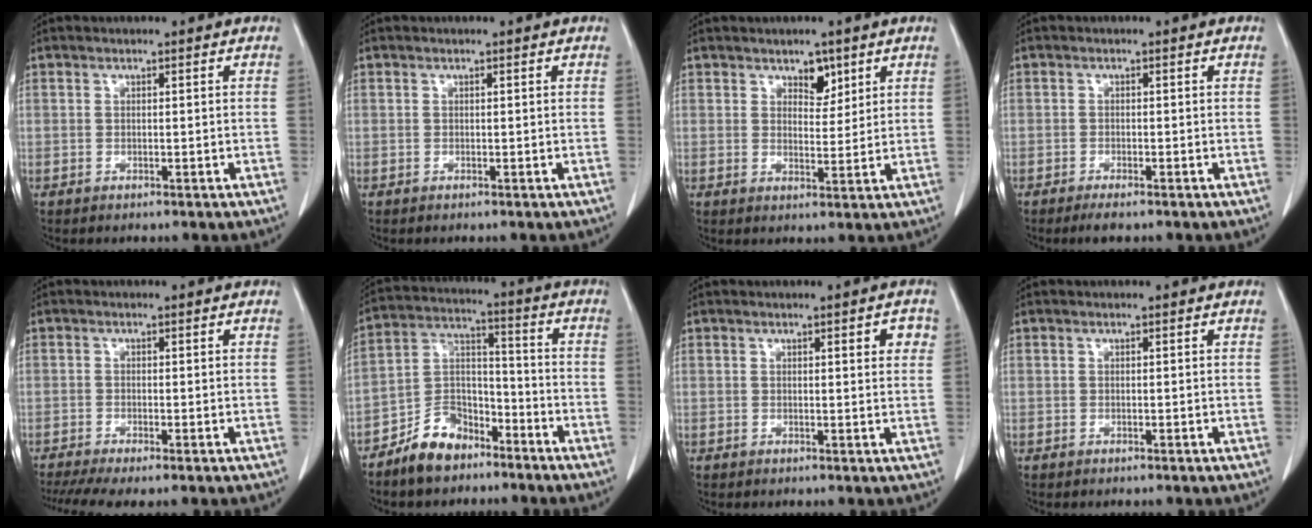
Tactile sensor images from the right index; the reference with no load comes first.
{"total": 0.0}
{"total": 3.4, "force": [2.2, 1.9, 1.8], "torque": [-0.022, -0.003, 0.037]}
{"total": 1.9, "force": [-1.5, 0.3, 1.2], "torque": [-0.022, -0.004, -0.024]}
{"total": 5.6, "force": [-3.9, 0.8, 4.0], "torque": [-0.070, -0.008, -0.066]}
{"total": 9.1, "force": [-6.8, 4.9, 3.4], "torque": [-0.069, 0.019, -0.128]}
{"total": 2.7, "force": [1.2, 0.6, 2.4], "torque": [-0.026, -0.002, 0.013]}
{"total": 0.0}